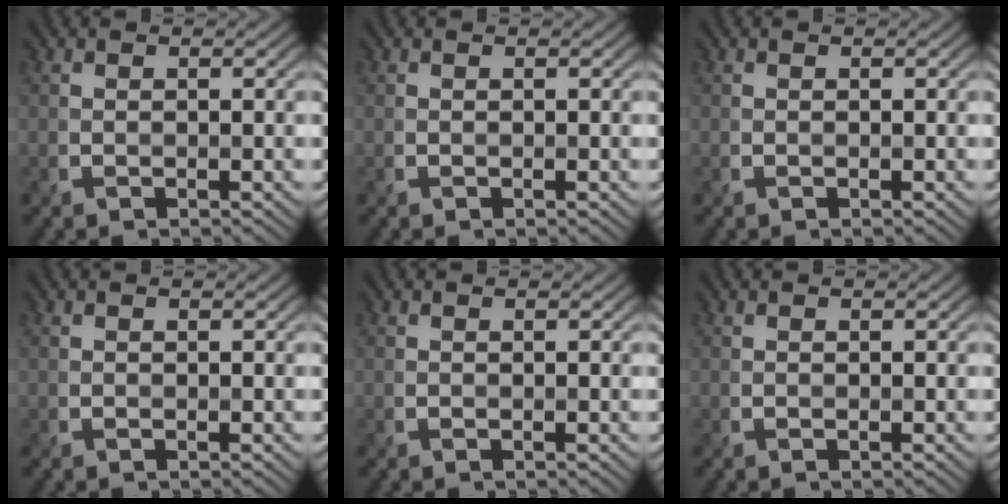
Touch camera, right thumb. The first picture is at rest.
{"total": 0.0}
{"total": 0.0}
{"total": 0.0}
{"total": 0.0}
{"total": 0.0}